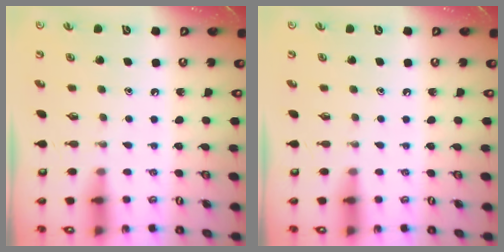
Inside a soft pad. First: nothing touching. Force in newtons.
{"total": 0.0}